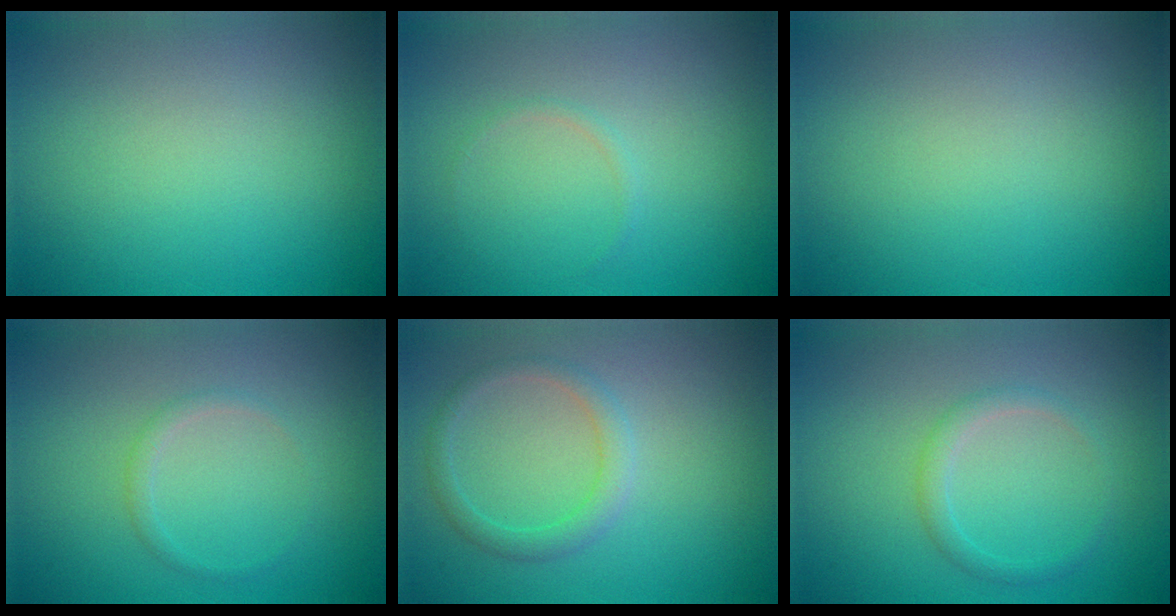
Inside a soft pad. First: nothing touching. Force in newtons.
{"total": 0.5, "press": 0.5, "slide": 0.1}
{"total": 0.0}
{"total": 0.9, "press": 0.9, "slide": 0.0}
{"total": 2.1, "press": 2.0, "slide": 0.3}
{"total": 1.5, "press": 1.5, "slide": 0.1}